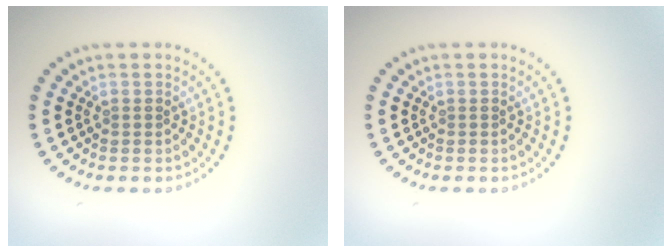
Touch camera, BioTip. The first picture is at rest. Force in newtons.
{"total": 0.0}